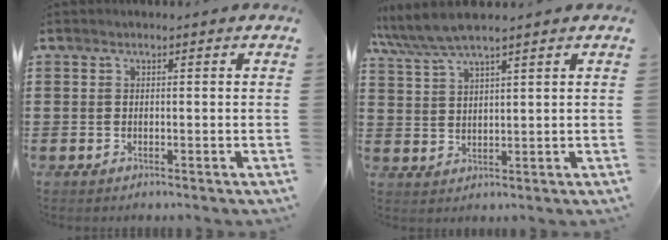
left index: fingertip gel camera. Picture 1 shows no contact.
{"total": 5.3, "force": [4.6, 0.6, 2.6], "torque": [-0.063, -0.010, 0.082]}